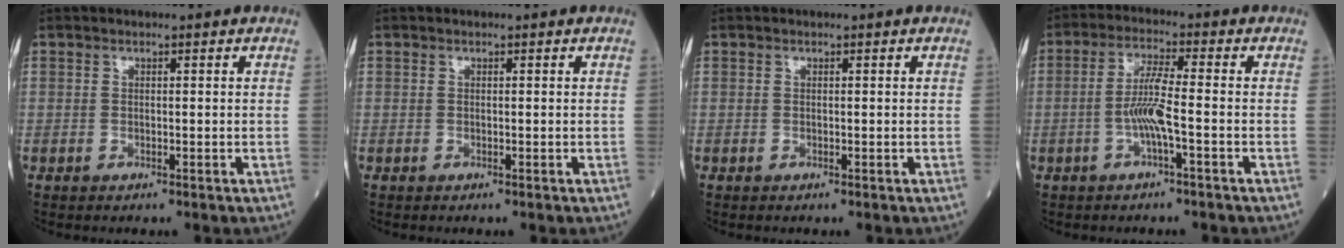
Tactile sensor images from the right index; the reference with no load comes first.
{"total": 0.0}
{"total": 0.0}
{"total": 5.6, "force": [-1.5, 0.0, 5.4], "torque": [-0.114, 0.005, -0.031]}